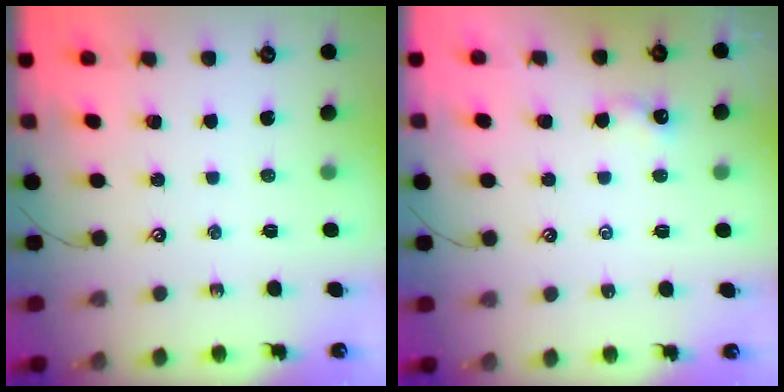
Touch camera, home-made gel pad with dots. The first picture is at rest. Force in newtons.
{"total": 1.0, "press": 0.9, "slide": 0.4}